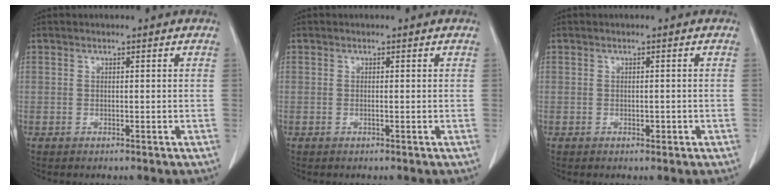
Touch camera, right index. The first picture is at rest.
{"total": 0.0}
{"total": 0.9, "force": [-0.4, 0.5, 0.6], "torque": [-0.010, 0.000, -0.002]}